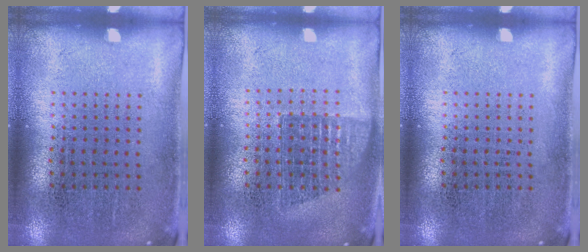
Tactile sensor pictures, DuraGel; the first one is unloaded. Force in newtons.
{"total": 1.2, "press": 1.0, "slide": 0.6}
{"total": 0.0}